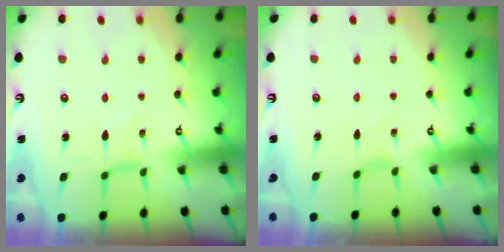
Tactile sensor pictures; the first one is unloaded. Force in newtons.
{"total": 0.0}